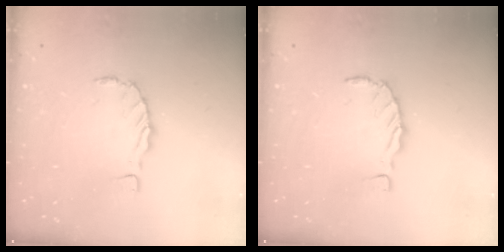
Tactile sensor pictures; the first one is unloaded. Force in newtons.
{"total": 0.0}